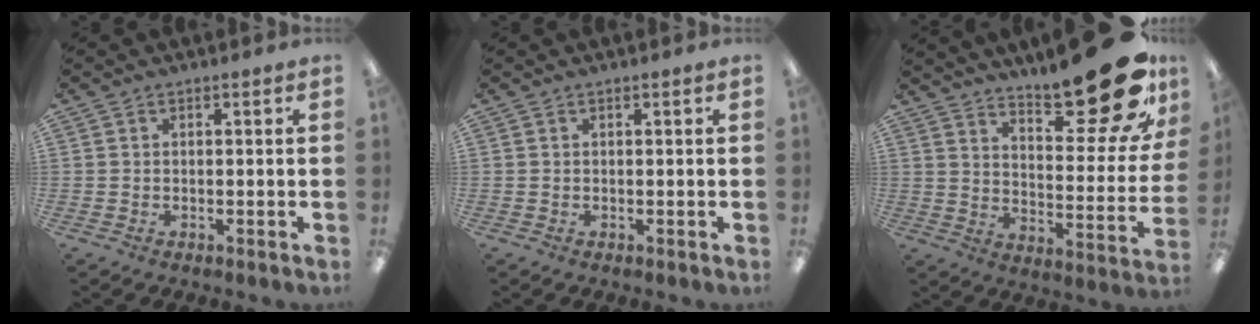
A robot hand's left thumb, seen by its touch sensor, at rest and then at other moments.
{"total": 0.0}
{"total": 22.7, "force": [16.0, 6.8, 14.6], "torque": [-0.187, -0.114, 0.256]}